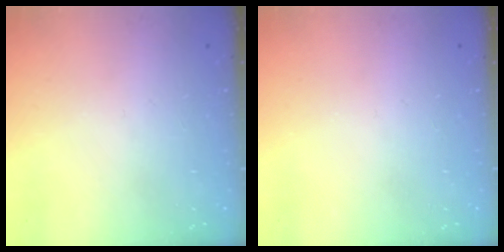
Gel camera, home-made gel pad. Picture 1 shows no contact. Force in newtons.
{"total": 0.0}